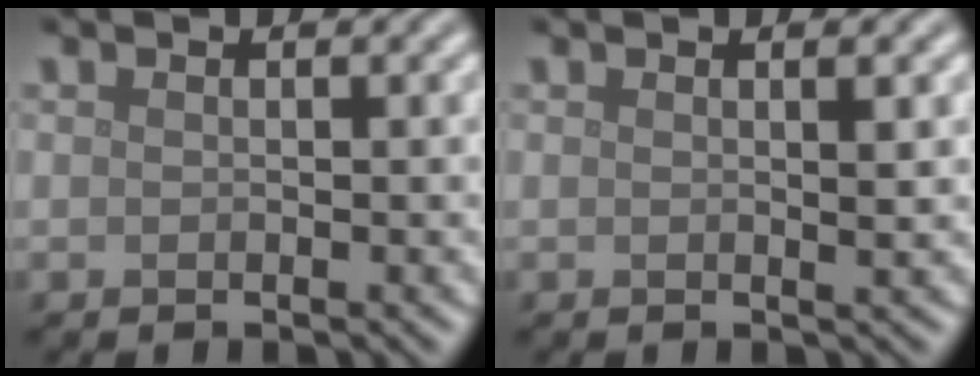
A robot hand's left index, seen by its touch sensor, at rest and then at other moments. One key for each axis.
{"total": 1.4, "fx": 0.4, "fy": 0.3, "fz": 1.3, "tx": -0.015, "ty": 0.003, "tz": 0.003}